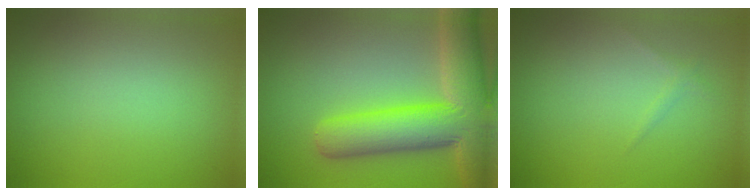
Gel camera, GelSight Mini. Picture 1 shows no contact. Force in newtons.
{"total": 11.3, "press": 11.2, "slide": 0.6}
{"total": 0.6, "press": 0.6, "slide": 0.1}